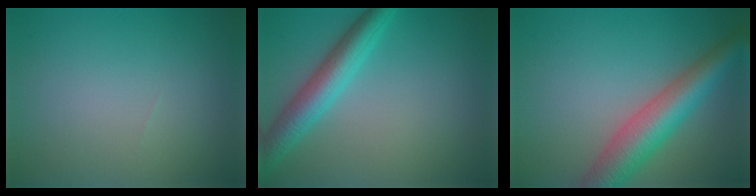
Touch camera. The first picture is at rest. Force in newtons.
{"total": 4.9, "press": 4.9, "slide": 0.2}
{"total": 6.6, "press": 6.6, "slide": 0.1}